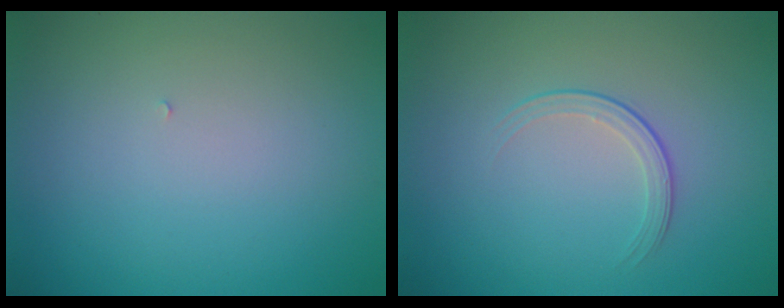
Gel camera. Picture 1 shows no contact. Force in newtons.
{"total": 1.7, "press": 0.9, "slide": 1.4}